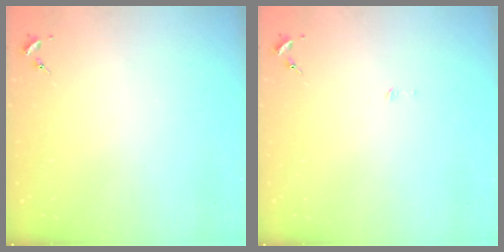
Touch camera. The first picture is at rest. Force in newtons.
{"total": 2.9, "press": 2.9, "slide": 0.2}